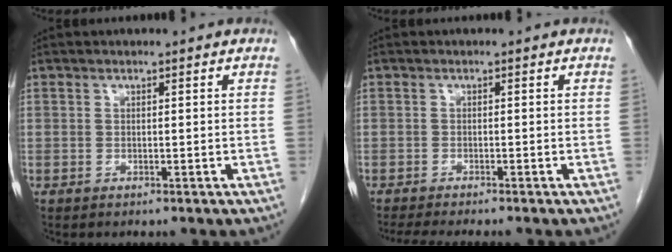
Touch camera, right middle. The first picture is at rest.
{"total": 4.8, "force": [-4.2, -0.3, 2.3], "torque": [-0.033, -0.015, -0.068]}